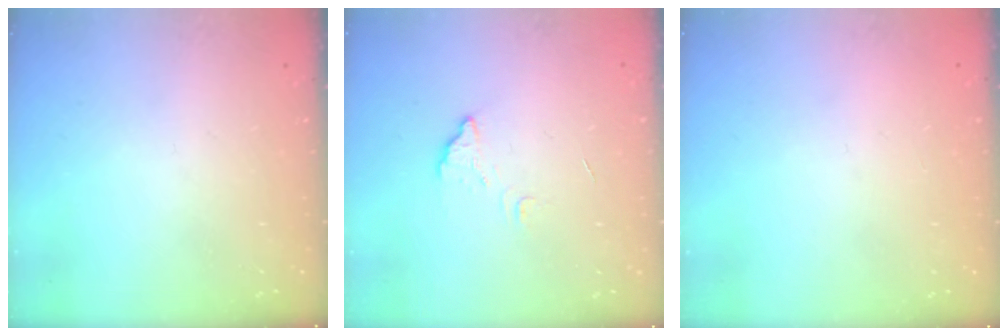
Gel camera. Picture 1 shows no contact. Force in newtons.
{"total": 3.6, "press": 3.6, "slide": 0.2}
{"total": 2.2, "press": 2.2, "slide": 0.1}